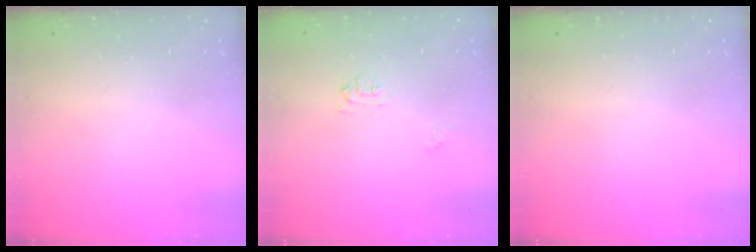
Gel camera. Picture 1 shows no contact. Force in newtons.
{"total": 5.5, "press": 5.5, "slide": 0.7}
{"total": 0.0}